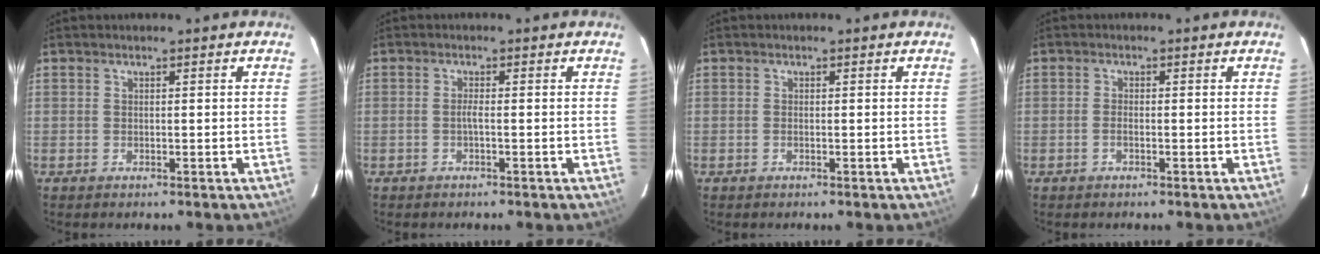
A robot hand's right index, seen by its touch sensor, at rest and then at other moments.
{"total": 1.0, "force": [-0.4, -0.2, 0.9], "torque": [-0.016, 0.001, -0.010]}
{"total": 0.0}
{"total": 1.1, "force": [-0.5, 0.4, 0.9], "torque": [-0.019, 0.002, -0.010]}